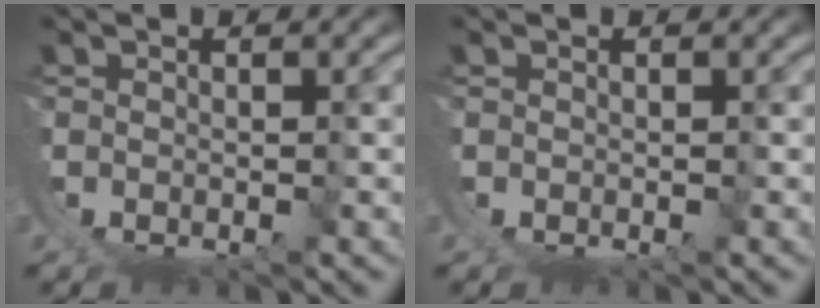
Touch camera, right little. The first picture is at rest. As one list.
[{"total": 0.0}]